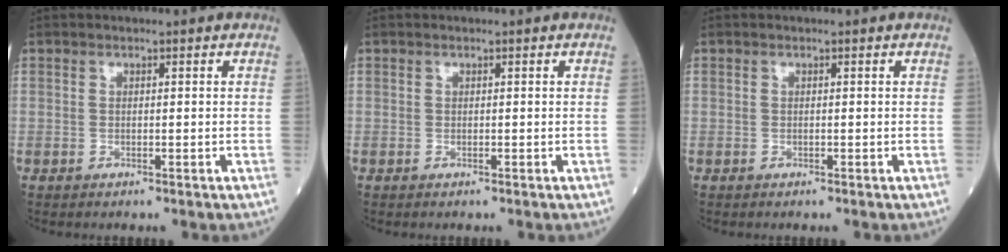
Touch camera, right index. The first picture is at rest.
{"total": 0.0}
{"total": 0.0}